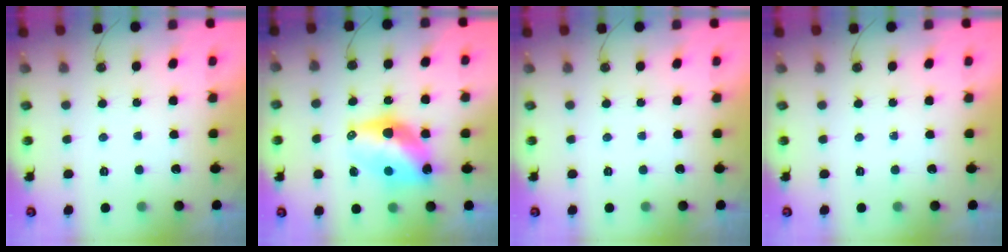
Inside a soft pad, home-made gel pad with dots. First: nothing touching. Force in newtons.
{"total": 12.4, "press": 12.3, "slide": 1.2}
{"total": 0.0}
{"total": 0.0}